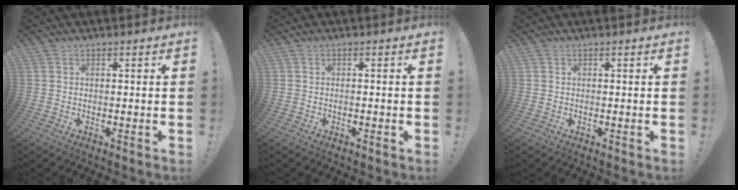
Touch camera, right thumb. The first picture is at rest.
{"total": 0.5, "force": [-0.4, -0.1, 0.2], "torque": [-0.008, 0.001, -0.007]}
{"total": 0.0}